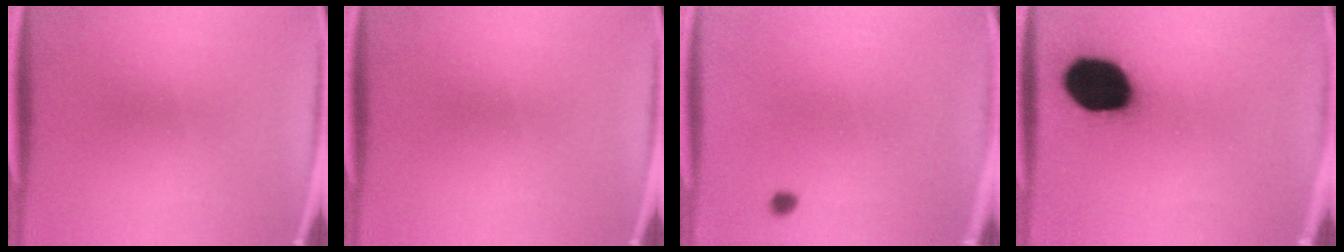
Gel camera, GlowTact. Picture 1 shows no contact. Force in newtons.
{"total": 0.0}
{"total": 0.9}
{"total": 19.9}